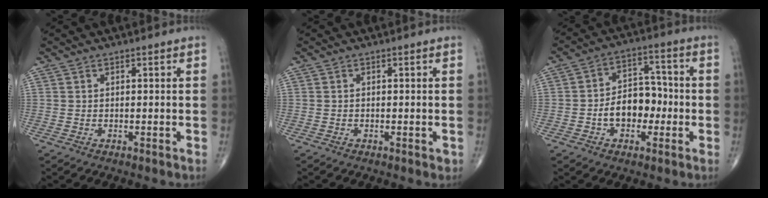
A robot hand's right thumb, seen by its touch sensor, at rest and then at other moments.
{"total": 0.7, "force": [-0.2, 0.4, 0.5], "torque": [-0.008, -0.001, -0.004]}
{"total": 9.9, "force": [-2.2, 6.8, 6.8], "torque": [-0.077, 0.039, -0.042]}